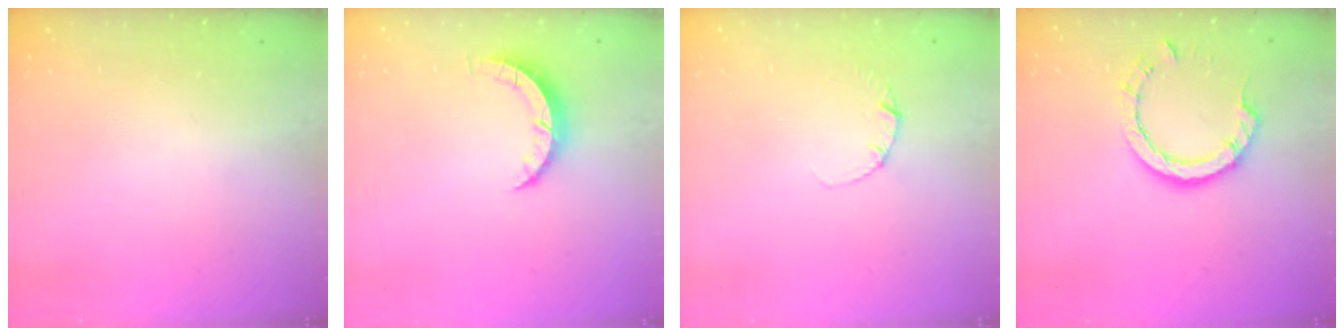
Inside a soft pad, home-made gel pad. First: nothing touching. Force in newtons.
{"total": 4.1, "press": 4.1, "slide": 0.4}
{"total": 1.3, "press": 1.3, "slide": 0.2}
{"total": 8.5, "press": 8.4, "slide": 1.0}